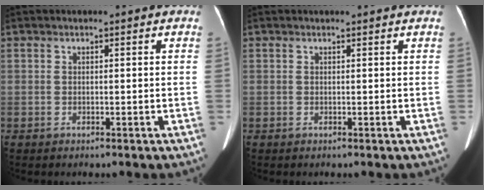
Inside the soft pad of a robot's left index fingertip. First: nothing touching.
{"total": 1.4, "force": [1.4, 0.0, 0.2], "torque": [-0.011, 0.008, 0.016]}